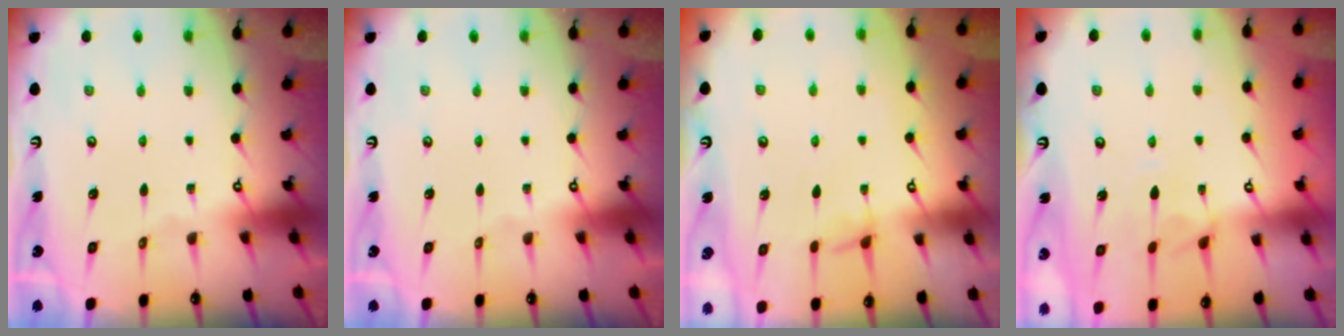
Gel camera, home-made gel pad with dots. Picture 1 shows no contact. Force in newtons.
{"total": 0.0}
{"total": 1.8, "press": 1.7, "slide": 0.5}
{"total": 3.4, "press": 3.4, "slide": 0.6}